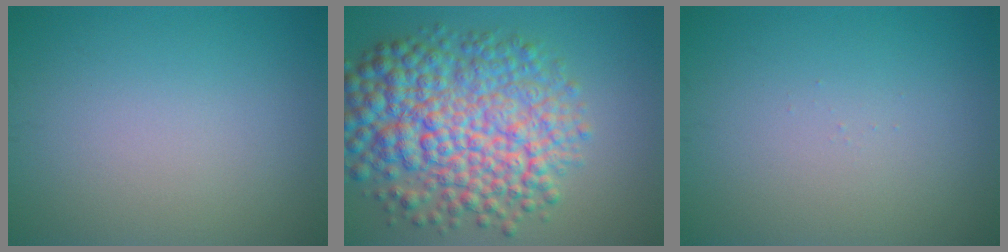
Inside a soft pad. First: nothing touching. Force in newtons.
{"total": 10.7, "press": 10.7, "slide": 0.2}
{"total": 0.0}